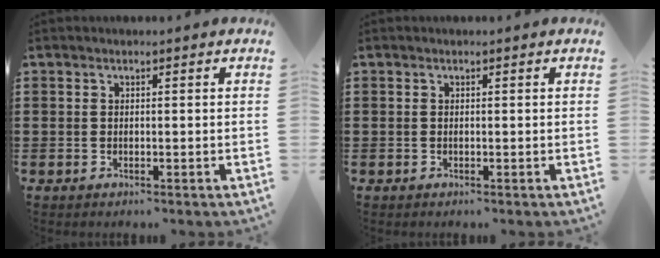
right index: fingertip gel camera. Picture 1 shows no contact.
{"total": 0.0}